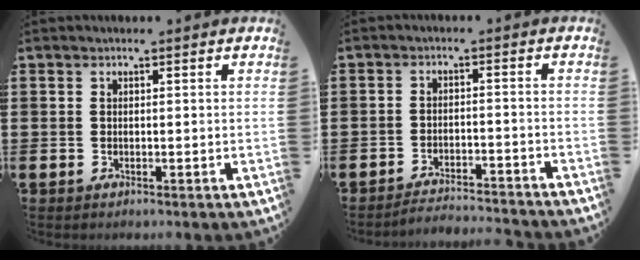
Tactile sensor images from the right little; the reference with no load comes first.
{"total": 2.8, "force": [-2.8, -0.1, 0.1], "torque": [-0.006, 0.002, -0.059]}